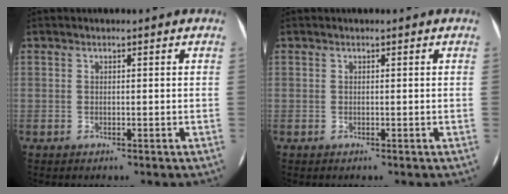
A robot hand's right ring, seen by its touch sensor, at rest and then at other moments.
{"total": 0.0}